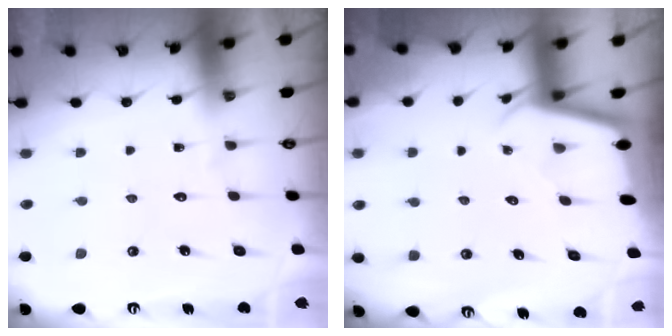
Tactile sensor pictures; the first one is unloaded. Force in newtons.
{"total": 2.1, "press": 2.1, "slide": 0.1}